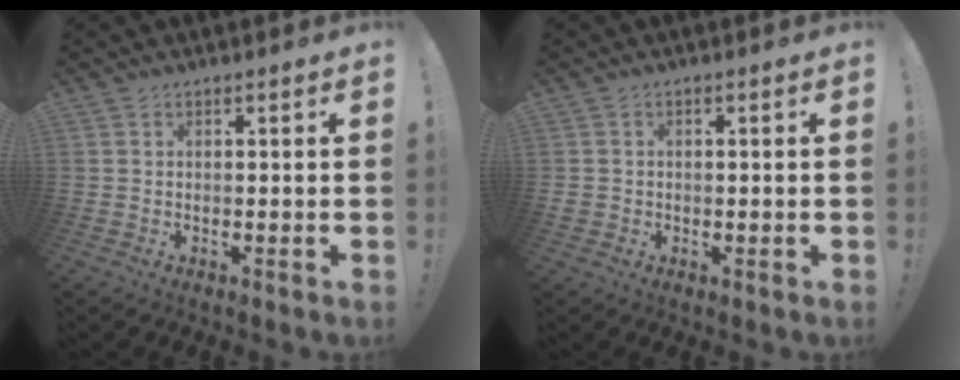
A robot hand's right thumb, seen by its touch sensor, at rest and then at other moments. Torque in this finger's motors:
{"motor_torque": [0.26, 0.11, 0.24, -0.25, -0.01]}